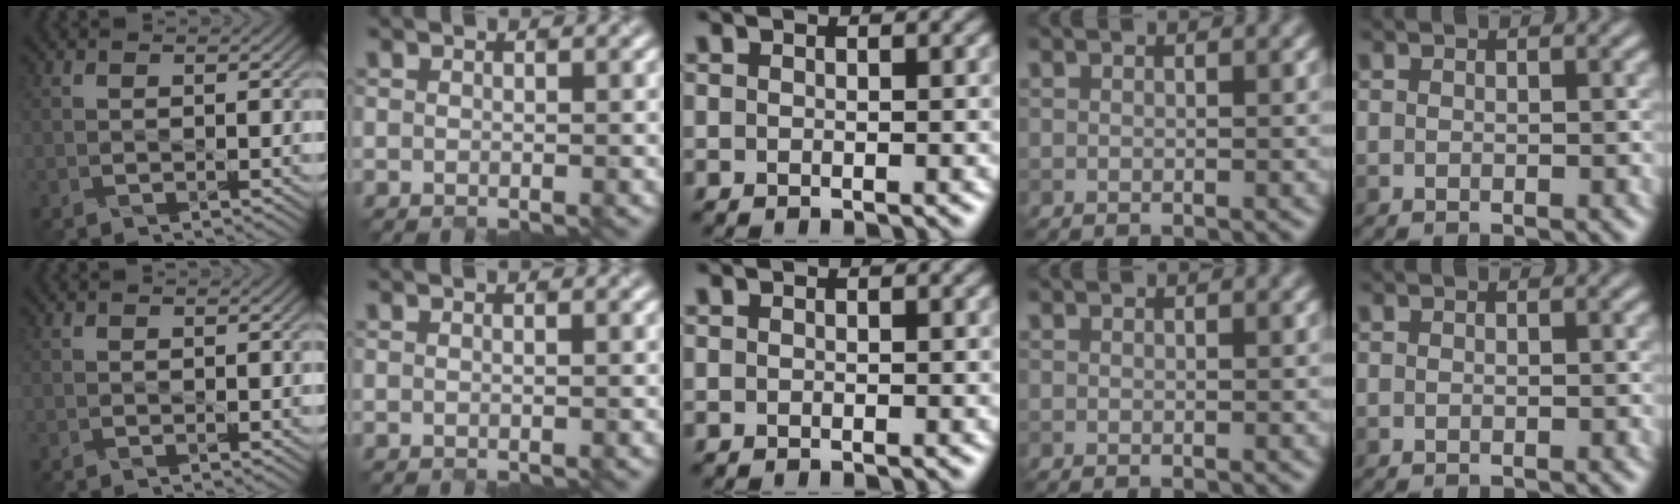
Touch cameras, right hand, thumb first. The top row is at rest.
{"index": {"total": 0.8, "force": [0.3, 0.5, 0.6], "torque": [-0.006, 0.010, -0.002]}}